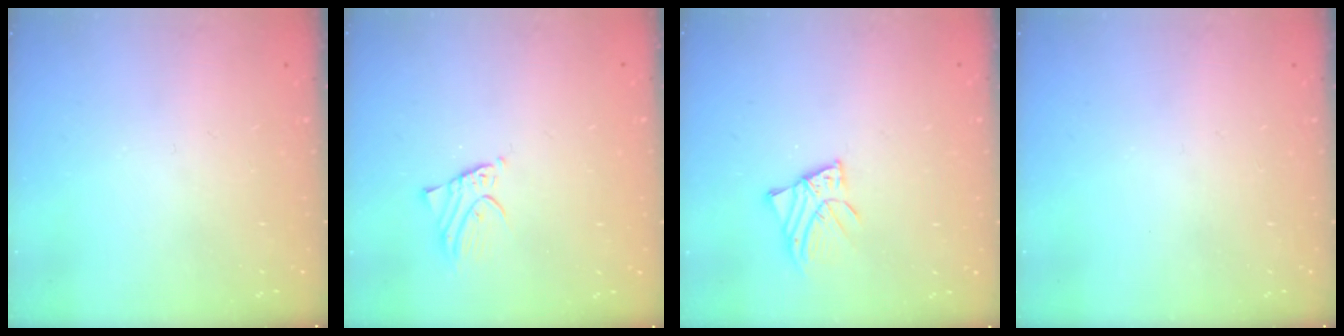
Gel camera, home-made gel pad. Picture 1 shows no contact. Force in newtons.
{"total": 2.3, "press": 2.3, "slide": 0.1}
{"total": 3.2, "press": 3.2, "slide": 0.2}
{"total": 0.0}